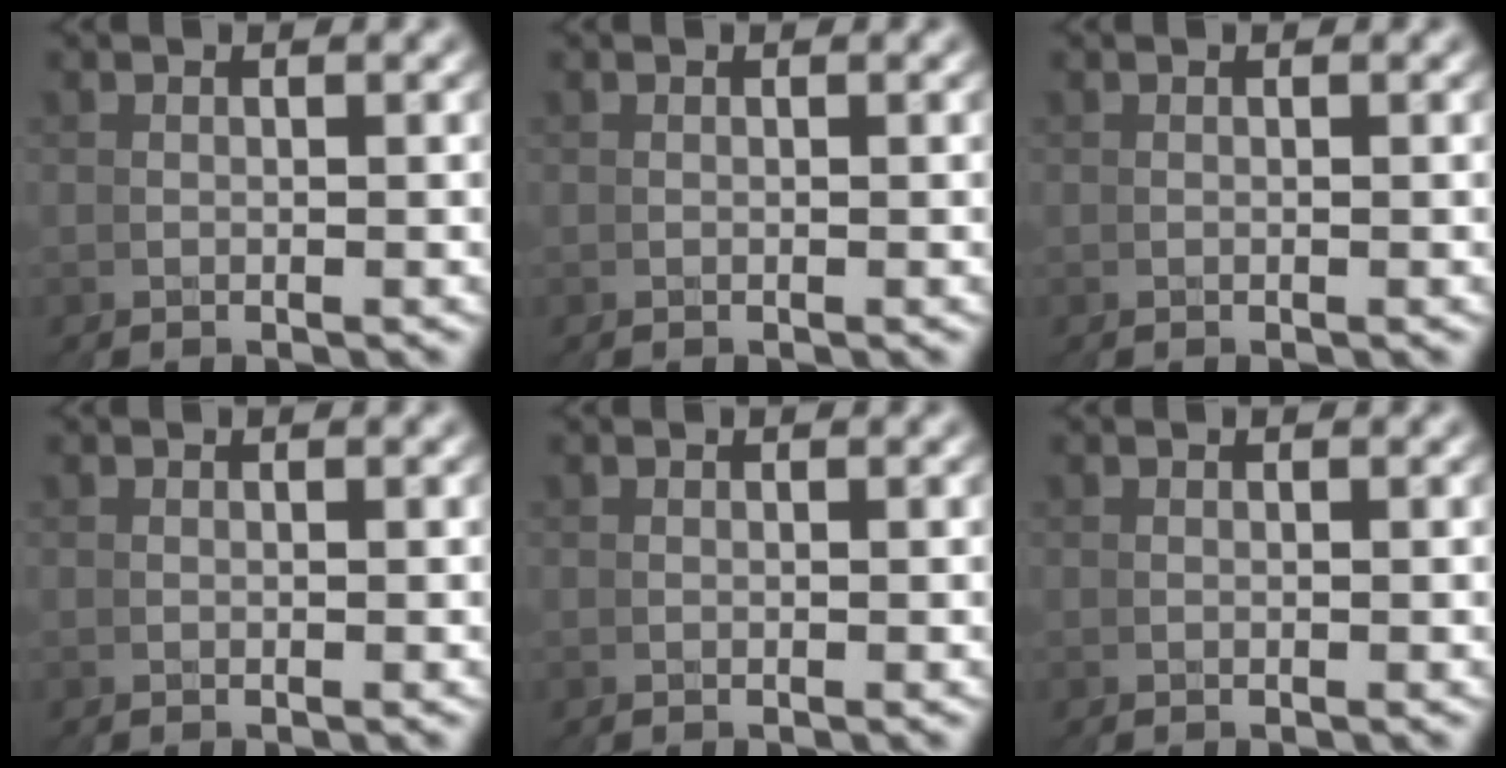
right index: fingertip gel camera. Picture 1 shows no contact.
{"total": 0.0}
{"total": 0.0}
{"total": 0.0}
{"total": 0.0}
{"total": 0.0}